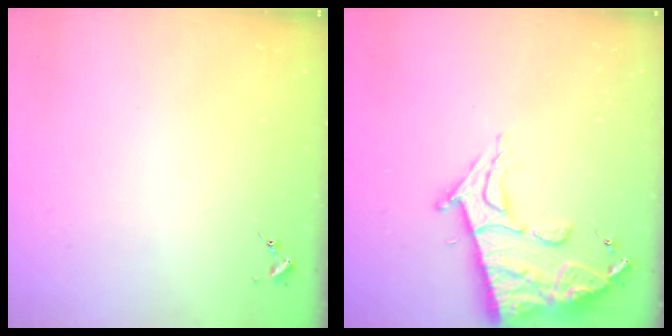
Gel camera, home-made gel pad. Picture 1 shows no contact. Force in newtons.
{"total": 14.4, "press": 14.3, "slide": 1.2}